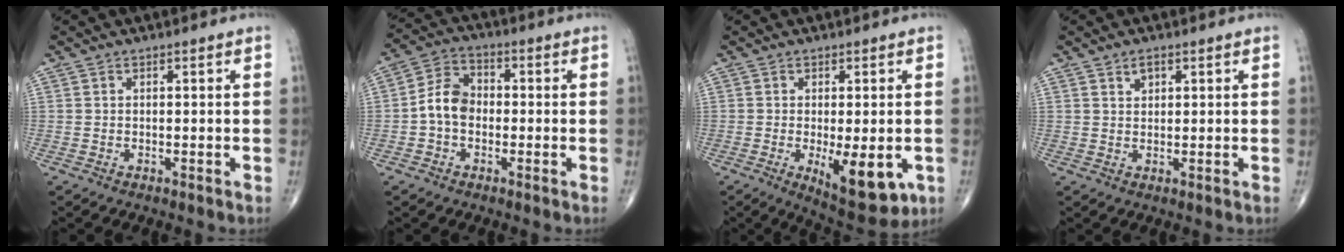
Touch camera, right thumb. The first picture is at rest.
{"total": 7.1, "force": [-1.1, 5.2, 4.6], "torque": [-0.073, 0.026, -0.035]}
{"total": 10.9, "force": [-2.9, 4.2, 9.6], "torque": [-0.128, -0.021, -0.032]}
{"total": 2.0, "force": [1.2, 1.2, 1.1], "torque": [-0.011, -0.007, 0.021]}